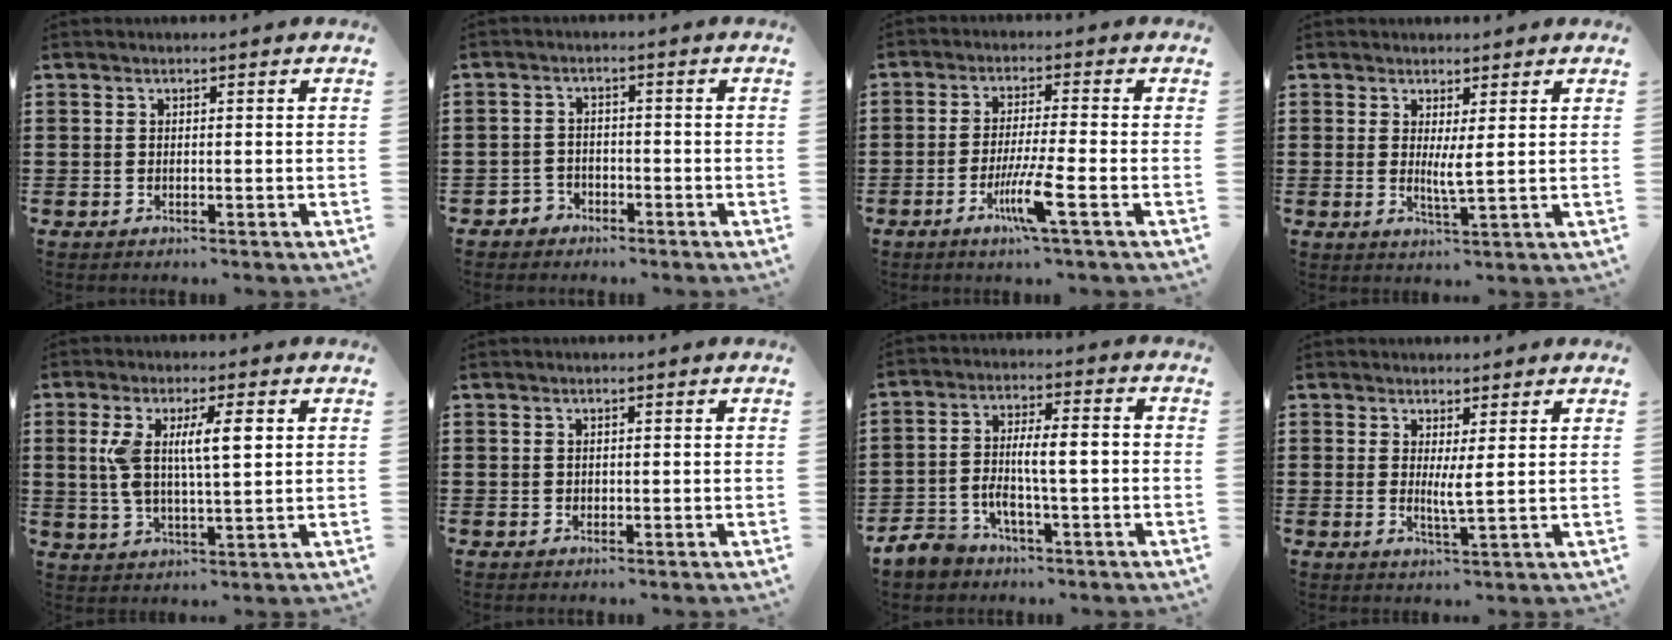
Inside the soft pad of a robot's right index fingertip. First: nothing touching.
{"total": 2.1, "force": [-1.7, 1.2, 0.2], "torque": [-0.011, 0.002, -0.039]}
{"total": 6.8, "force": [-3.0, 0.1, 6.1], "torque": [-0.119, -0.017, -0.055]}
{"total": 2.9, "force": [0.9, -0.1, 2.7], "torque": [-0.054, -0.007, 0.015]}
{"total": 8.3, "force": [2.1, 2.5, 7.7], "torque": [-0.162, 0.005, 0.031]}
{"total": 0.5, "force": [0.2, 0.4, 0.2], "torque": [-0.005, 0.003, 0.003]}
{"total": 7.0, "force": [-2.4, 3.0, 5.9], "torque": [-0.126, 0.003, -0.049]}
{"total": 2.8, "force": [0.9, -0.3, 2.6], "torque": [-0.045, -0.011, 0.013]}